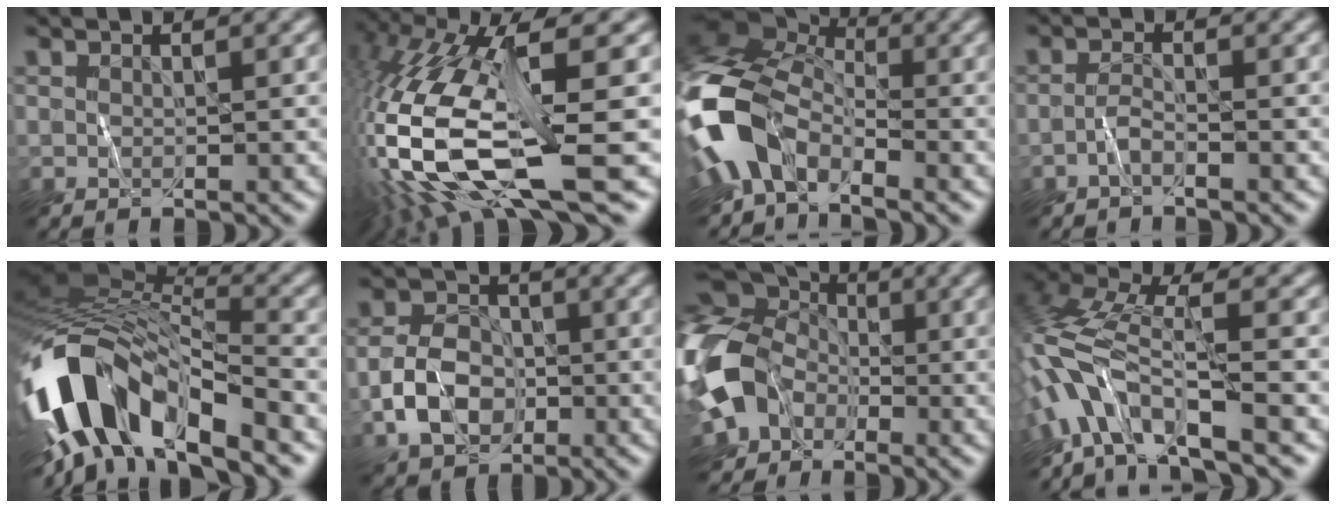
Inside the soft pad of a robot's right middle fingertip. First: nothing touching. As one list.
[{"total": 15.1, "force": [-3.4, 4.7, 14.0], "torque": [-0.311, -0.007, -0.055]}, {"total": 8.8, "force": [-3.3, 5.5, 6.0], "torque": [-0.125, 0.003, -0.085]}, {"total": 1.2, "force": [-0.8, 0.1, 0.8], "torque": [-0.021, 0.005, -0.019]}, {"total": 13.1, "force": [-6.0, 6.2, 9.9], "torque": [-0.184, 0.012, -0.112]}, {"total": 5.0, "force": [-1.4, 3.6, 3.2], "torque": [-0.058, 0.004, -0.028]}, {"total": 13.9, "force": [-3.3, 11.6, 6.9], "torque": [-0.166, -0.023, -0.089]}, {"total": 8.9, "force": [-4.0, 2.9, 7.5], "torque": [-0.153, 0.017, -0.092]}]